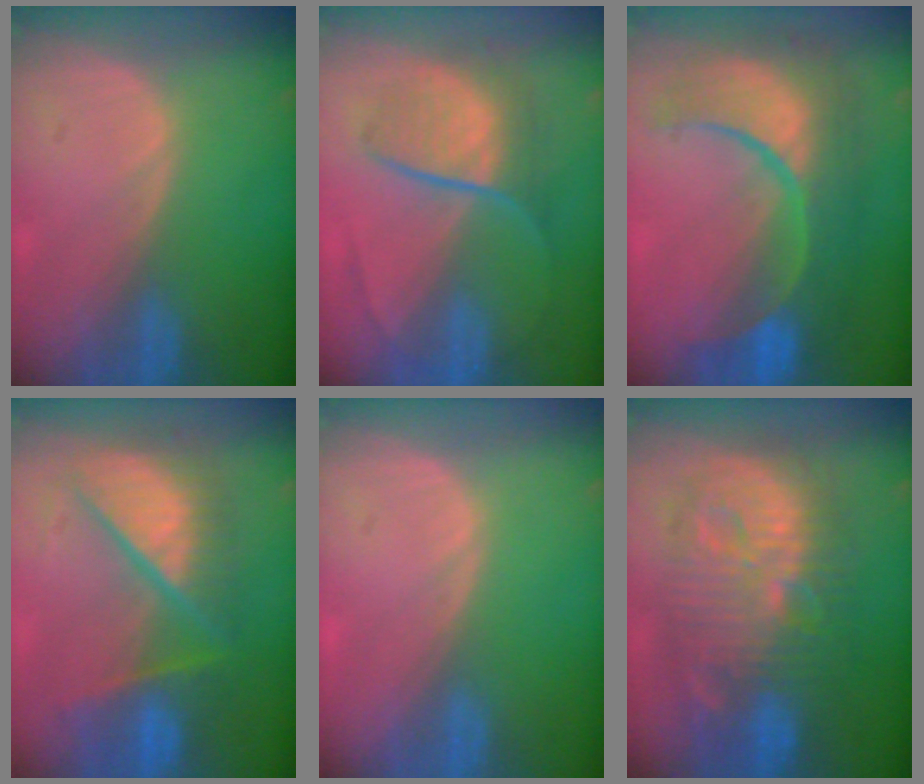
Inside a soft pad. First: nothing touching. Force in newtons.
{"total": 7.2, "press": 7.0, "slide": 1.8}
{"total": 12.5, "press": 12.4, "slide": 1.3}
{"total": 10.4, "press": 10.3, "slide": 1.4}
{"total": 0.0}
{"total": 13.5, "press": 13.5, "slide": 1.3}